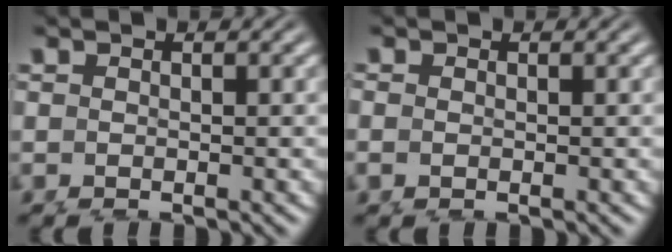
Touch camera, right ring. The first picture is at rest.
{"total": 0.8, "force": [0.1, 0.7, 0.5], "torque": [-0.017, -0.004, 0.003]}